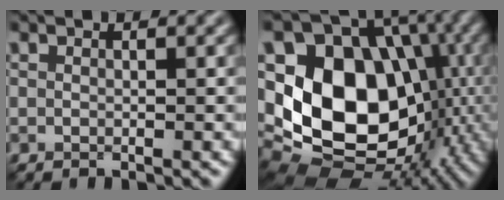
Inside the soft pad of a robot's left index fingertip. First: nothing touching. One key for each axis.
{"total": 15.6, "fx": -1.1, "fy": 12.1, "fz": 9.8, "tx": -0.174, "ty": -0.016, "tz": -0.020}